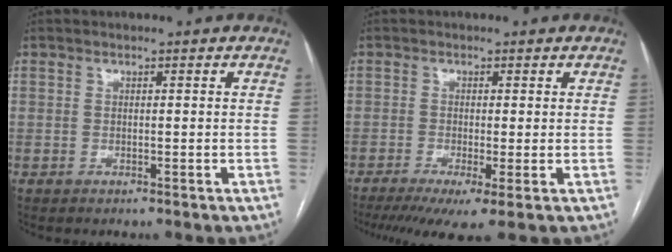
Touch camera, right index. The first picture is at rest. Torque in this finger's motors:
{"motor_torque": [0.65, -0.47, 0.40, 0.08]}